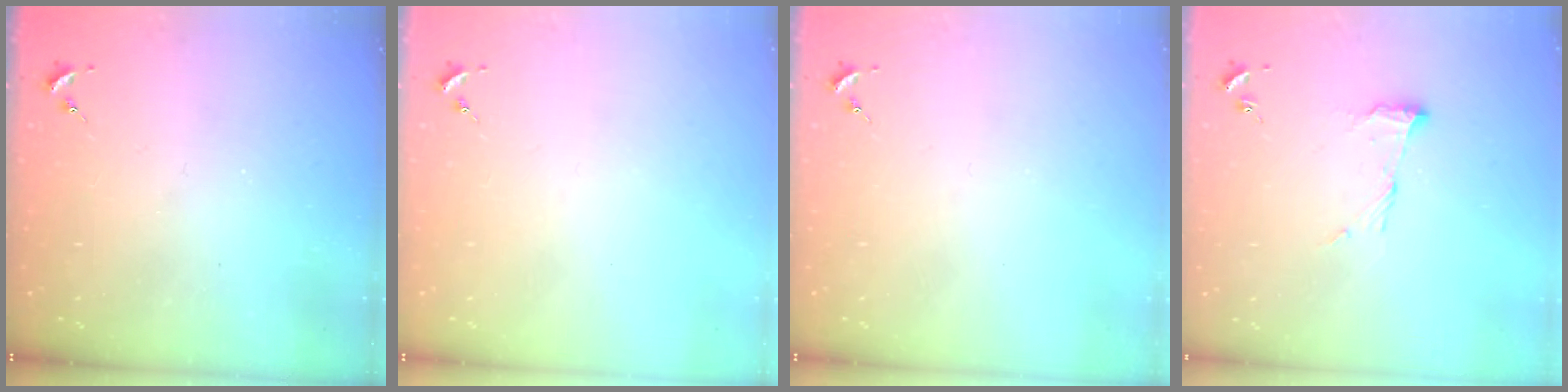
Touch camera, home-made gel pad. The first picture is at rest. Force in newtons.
{"total": 0.0}
{"total": 0.0}
{"total": 9.4, "press": 9.4, "slide": 0.2}